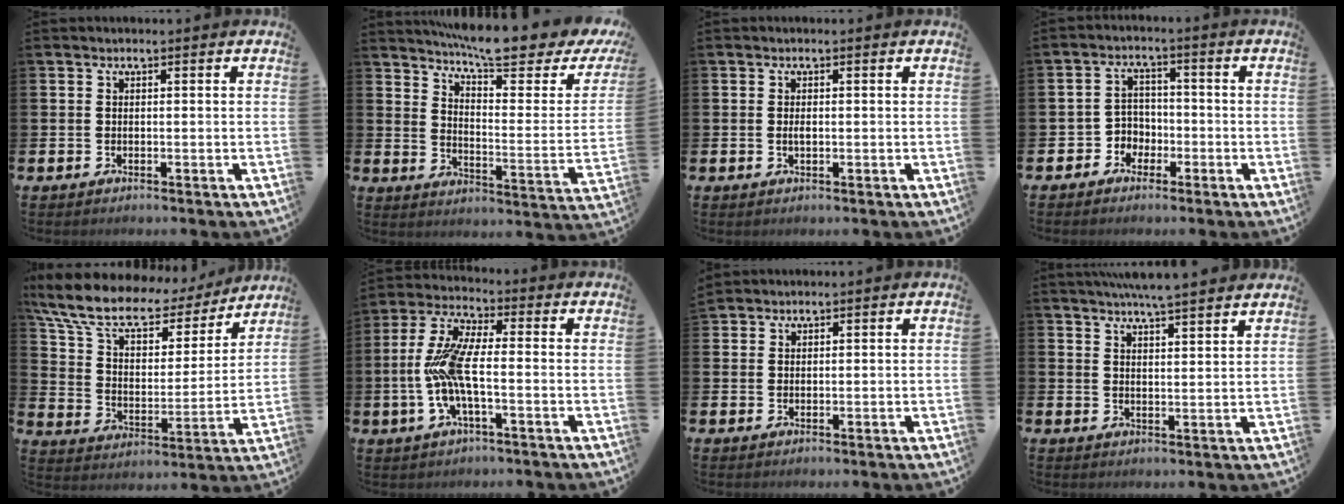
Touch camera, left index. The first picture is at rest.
{"total": 9.0, "force": [8.1, 1.1, 3.7], "torque": [-0.088, -0.068, 0.135]}
{"total": 0.8, "force": [0.0, 0.4, 0.7], "torque": [-0.015, 0.002, -0.001]}
{"total": 3.3, "force": [-1.8, 2.8, 0.5], "torque": [-0.020, -0.003, -0.044]}
{"total": 11.4, "force": [9.4, 4.5, 4.7], "torque": [-0.128, -0.058, 0.164]}
{"total": 8.5, "force": [-1.2, 2.6, 8.0], "torque": [-0.181, -0.010, -0.028]}
{"total": 1.9, "force": [1.8, 0.5, -0.1], "torque": [0.010, -0.004, 0.032]}
{"total": 5.7, "force": [5.6, -0.7, 1.1], "torque": [-0.034, -0.026, 0.099]}